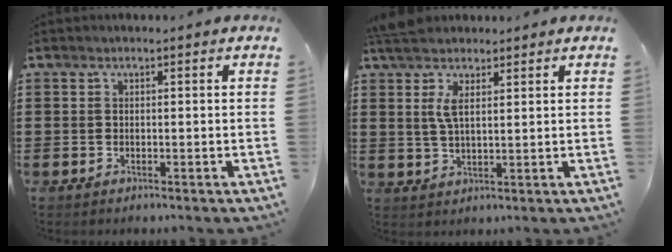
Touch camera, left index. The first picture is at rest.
{"total": 5.7, "force": [3.1, 2.0, 4.3], "torque": [-0.100, 0.001, 0.052]}